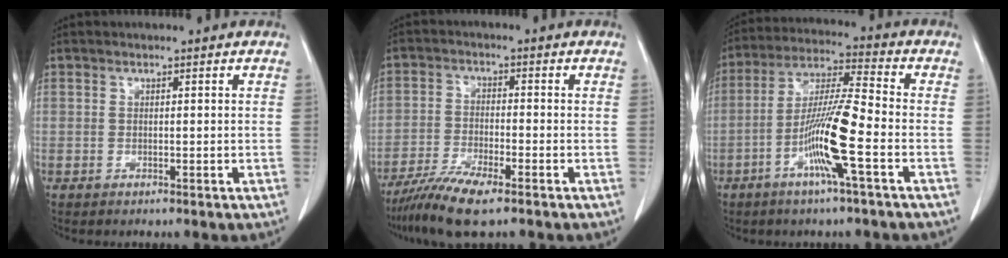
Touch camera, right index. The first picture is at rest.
{"total": 7.9, "force": [-5.9, 0.6, 5.2], "torque": [-0.095, -0.022, -0.107]}
{"total": 11.7, "force": [-4.1, -0.2, 10.9], "torque": [-0.213, -0.003, -0.085]}